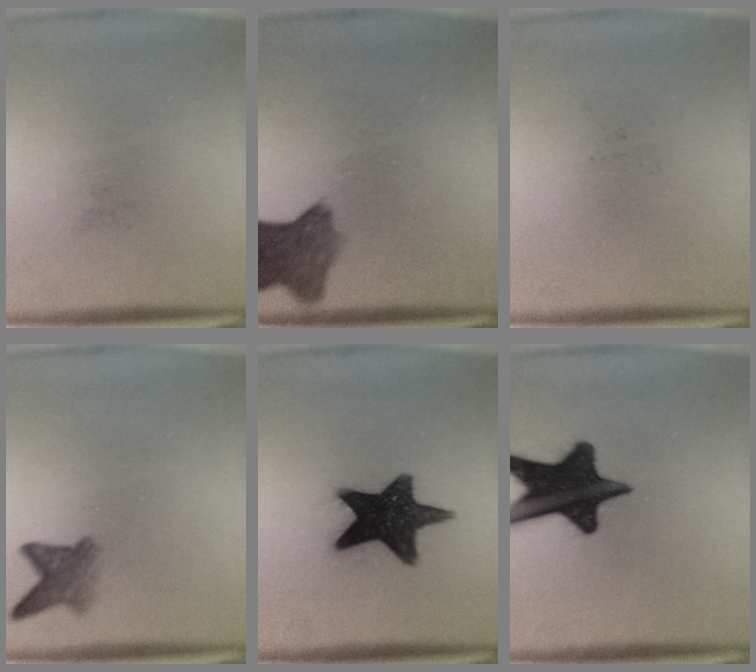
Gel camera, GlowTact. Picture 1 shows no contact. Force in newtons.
{"total": 7.3}
{"total": 0.0}
{"total": 3.4}
{"total": 15.4}
{"total": 17.0}